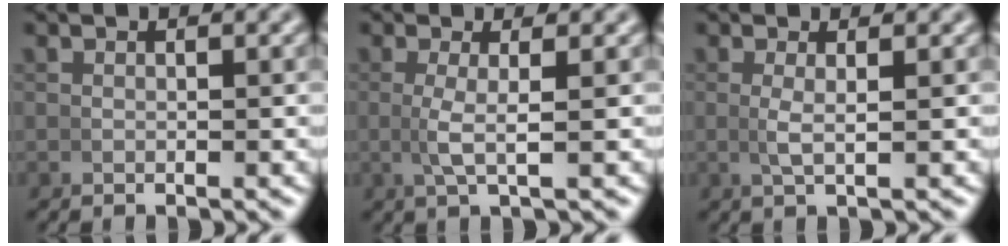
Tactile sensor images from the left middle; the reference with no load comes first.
{"total": 2.5, "force": [0.4, 0.0, 2.4], "torque": [-0.055, -0.006, 0.011]}
{"total": 1.5, "force": [0.4, 0.0, 1.5], "torque": [-0.037, -0.007, 0.013]}